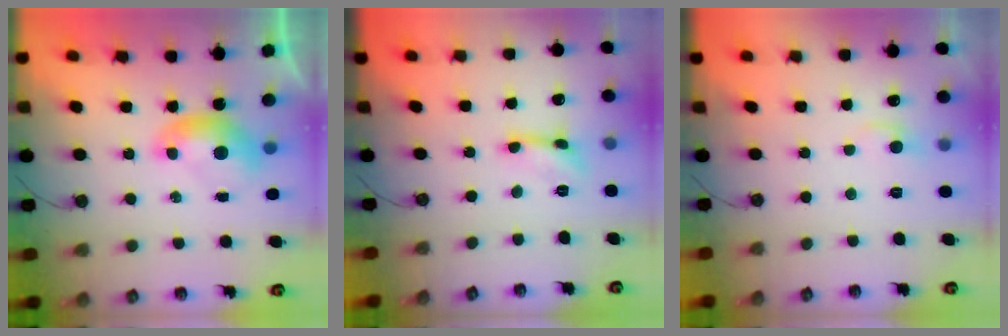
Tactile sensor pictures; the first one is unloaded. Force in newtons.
{"total": 0.9, "press": 0.8, "slide": 0.1}
{"total": 0.8, "press": 0.1, "slide": 0.8}